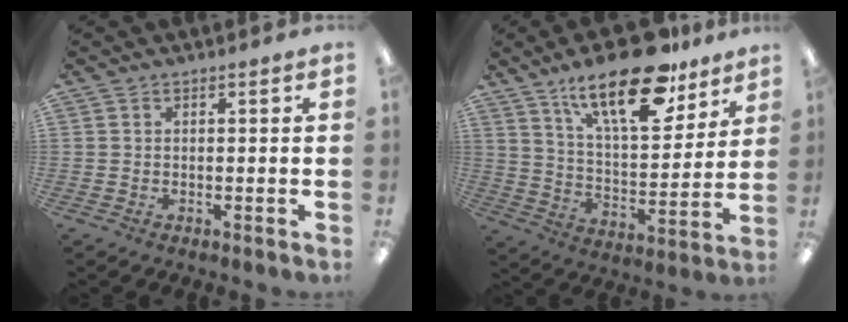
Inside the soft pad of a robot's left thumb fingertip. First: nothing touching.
{"total": 21.0, "force": [14.8, 7.7, 12.7], "torque": [-0.198, -0.085, 0.248]}